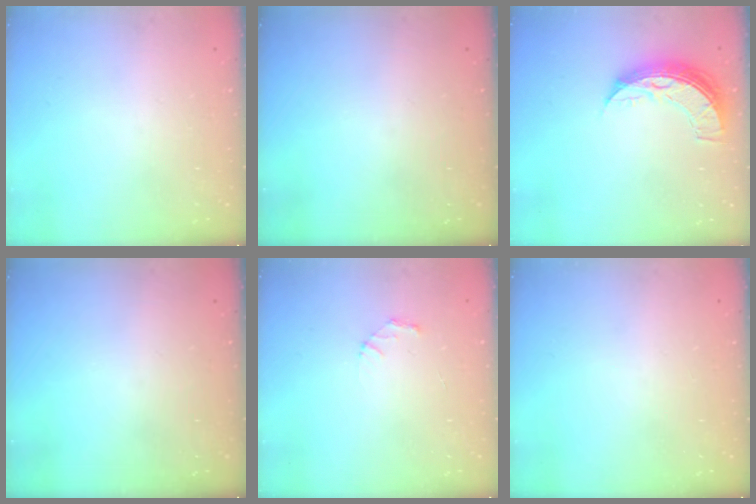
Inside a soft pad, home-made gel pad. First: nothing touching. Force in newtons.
{"total": 0.0}
{"total": 9.0, "press": 9.0, "slide": 0.8}
{"total": 0.0}
{"total": 1.9, "press": 1.9, "slide": 0.2}
{"total": 0.0}